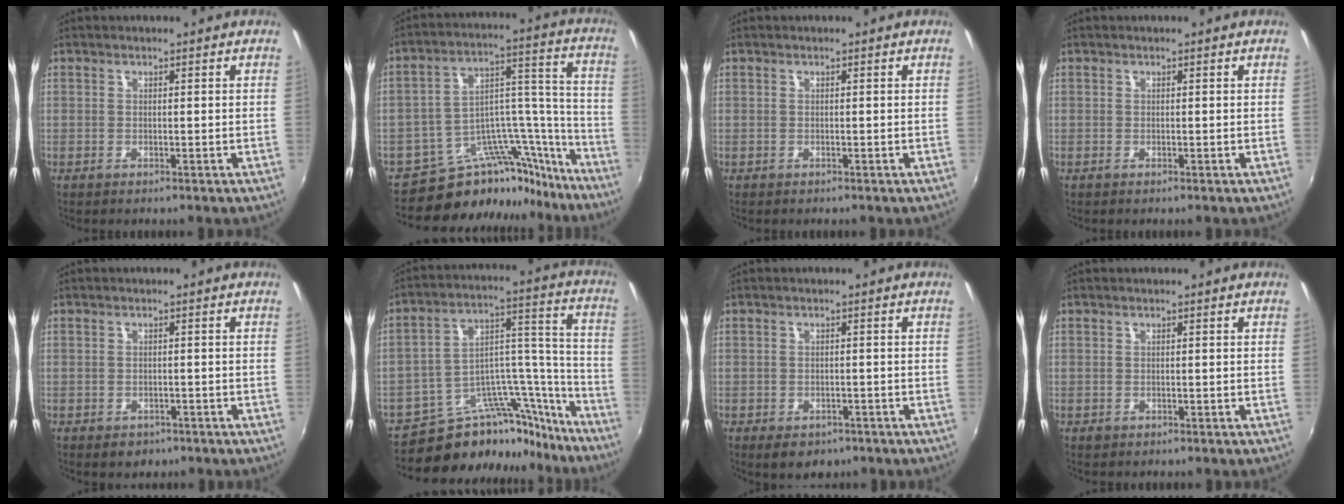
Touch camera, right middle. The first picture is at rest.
{"total": 17.9, "force": [-15.8, 7.4, 4.1], "torque": [-0.046, 0.072, -0.240]}
{"total": 0.0}
{"total": 0.0}
{"total": 3.1, "force": [-1.8, 2.2, 1.2], "torque": [-0.025, -0.009, -0.022]}
{"total": 19.6, "force": [-17.4, 7.8, 4.8], "torque": [-0.060, 0.074, -0.261]}
{"total": 5.4, "force": [-3.3, 3.3, 2.6], "torque": [-0.055, -0.019, -0.042]}
{"total": 0.6, "force": [-0.3, 0.5, 0.2], "torque": [-0.002, -0.004, -0.005]}